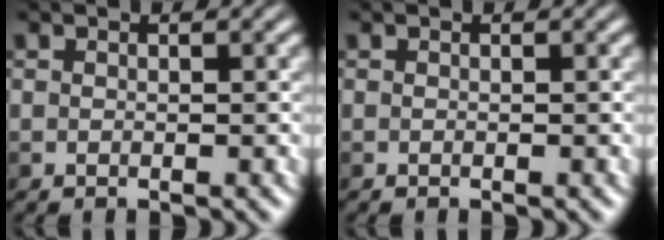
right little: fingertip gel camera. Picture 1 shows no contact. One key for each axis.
{"total": 0.0}